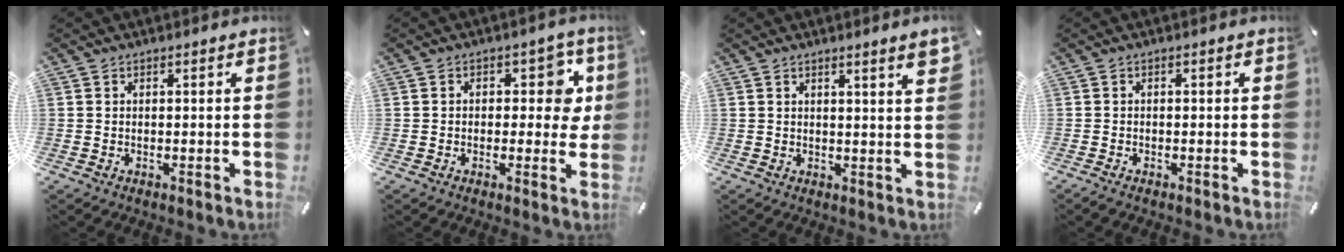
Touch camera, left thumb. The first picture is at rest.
{"total": 7.9, "force": [1.7, 4.9, 5.9], "torque": [-0.062, -0.002, 0.022]}
{"total": 3.5, "force": [2.2, 0.0, 2.8], "torque": [-0.048, -0.011, 0.036]}
{"total": 1.1, "force": [-0.7, 0.3, 0.8], "torque": [-0.015, 0.001, -0.014]}